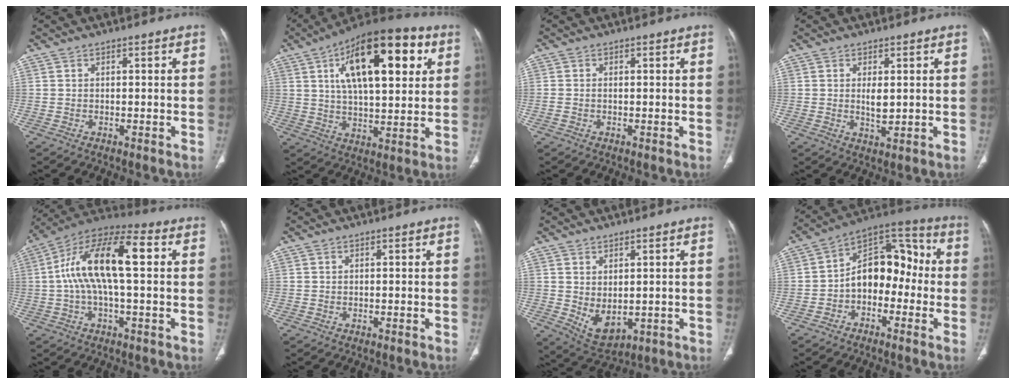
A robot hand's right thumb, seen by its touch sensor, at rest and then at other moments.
{"total": 22.4, "force": [7.9, 9.6, 18.7], "torque": [-0.265, -0.003, 0.119]}
{"total": 1.1, "force": [-0.2, 0.8, 0.8], "torque": [-0.026, 0.005, -0.001]}
{"total": 3.3, "force": [0.5, 1.3, 3.0], "torque": [-0.049, -0.011, 0.012]}
{"total": 16.3, "force": [1.8, 6.0, 15.0], "torque": [-0.284, 0.043, 0.024]}
{"total": 0.0}
{"total": 6.4, "force": [-0.2, 3.9, 5.1], "torque": [-0.072, -0.012, 0.021]}
{"total": 13.1, "force": [-2.0, 8.9, 9.5], "torque": [-0.104, 0.053, -0.051]}